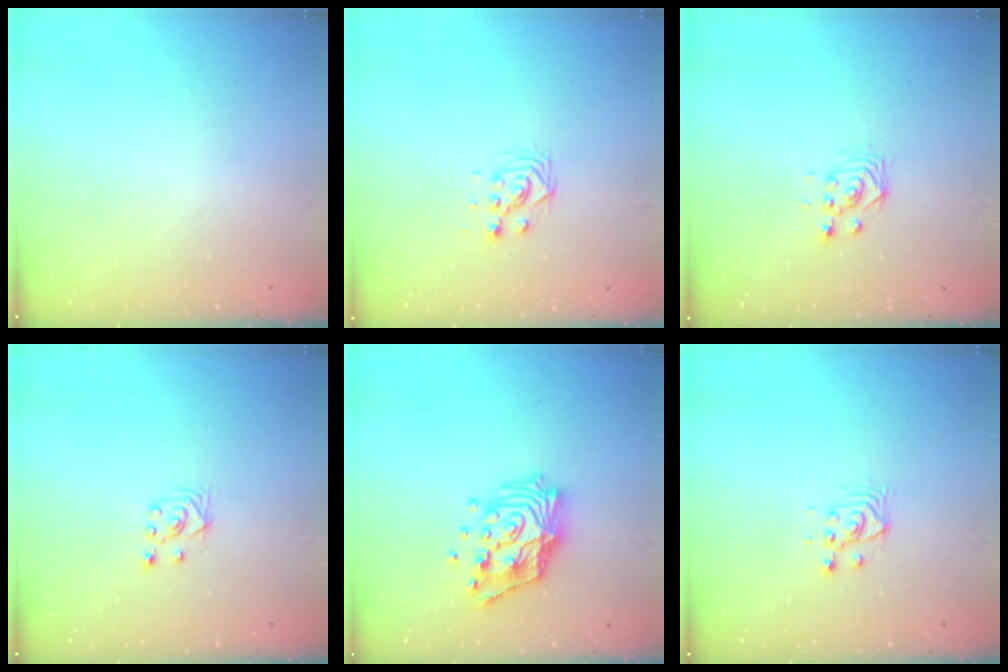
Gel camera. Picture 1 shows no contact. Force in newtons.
{"total": 5.7, "press": 5.7, "slide": 0.2}
{"total": 3.0, "press": 3.0, "slide": 0.0}
{"total": 2.6, "press": 2.5, "slide": 1.0}
{"total": 16.3, "press": 16.3, "slide": 1.3}
{"total": 3.8, "press": 3.8, "slide": 0.2}